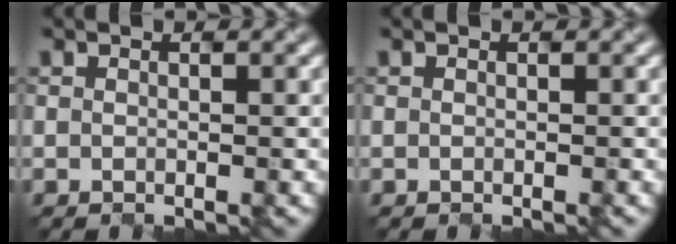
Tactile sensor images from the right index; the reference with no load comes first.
{"total": 0.0}